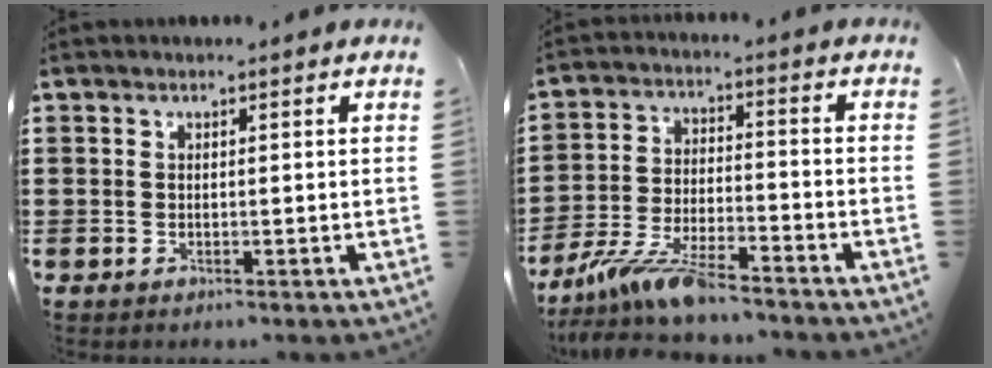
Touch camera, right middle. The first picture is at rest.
{"total": 8.6, "force": [-7.5, 0.8, 4.3], "torque": [-0.096, -0.002, -0.147]}